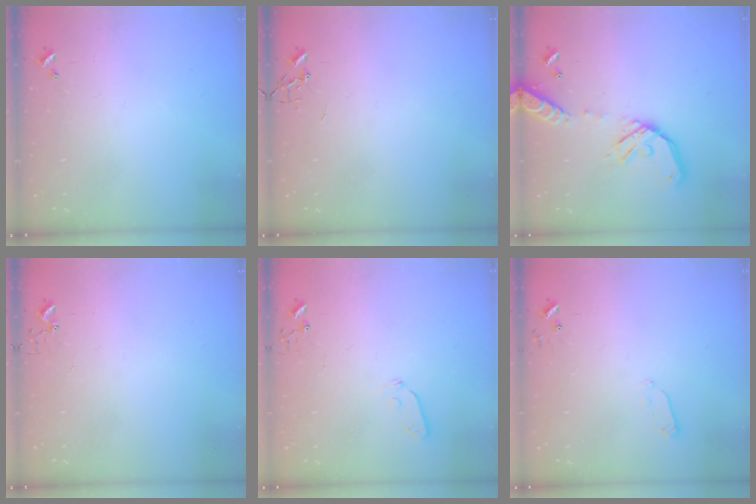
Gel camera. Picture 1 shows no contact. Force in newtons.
{"total": 0.0}
{"total": 15.4, "press": 15.1, "slide": 2.8}
{"total": 2.7, "press": 2.7, "slide": 0.2}
{"total": 3.5, "press": 3.3, "slide": 1.0}
{"total": 4.0, "press": 3.9, "slide": 1.0}